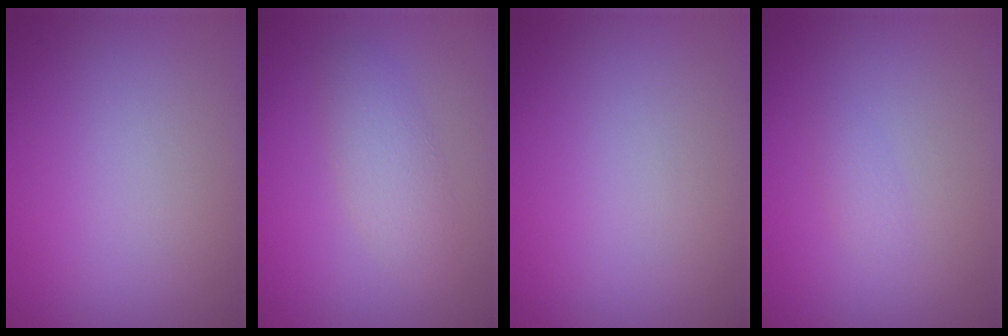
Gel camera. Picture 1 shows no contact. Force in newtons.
{"total": 2.5, "press": 2.5, "slide": 0.1}
{"total": 0.0}
{"total": 0.9, "press": 0.9, "slide": 0.1}